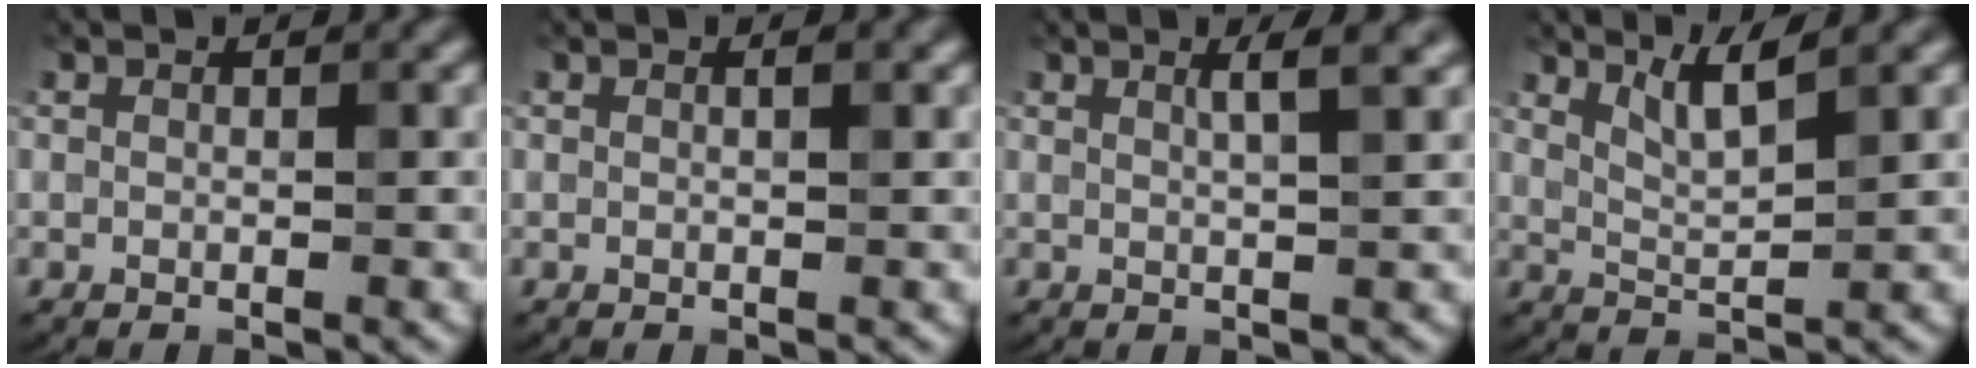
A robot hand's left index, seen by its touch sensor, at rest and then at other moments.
{"total": 0.7, "force": [0.2, 0.2, 0.7], "torque": [-0.014, 0.000, 0.000]}
{"total": 2.4, "force": [0.9, 0.6, 2.1], "torque": [-0.026, 0.006, 0.010]}
{"total": 2.8, "force": [1.8, 0.5, 2.1], "torque": [-0.040, -0.005, 0.041]}